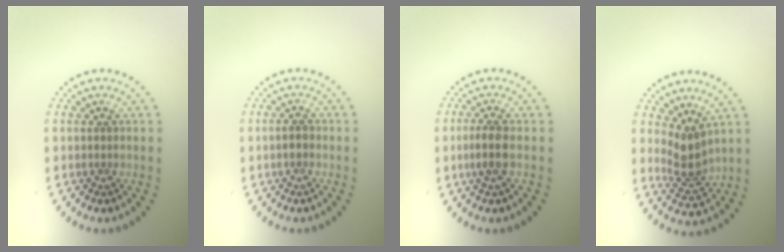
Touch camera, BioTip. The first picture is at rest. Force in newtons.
{"total": 0.9, "press": 0.9, "slide": 0.1}
{"total": 2.0, "press": 1.8, "slide": 0.9}
{"total": 2.8, "press": 2.1, "slide": 1.8}